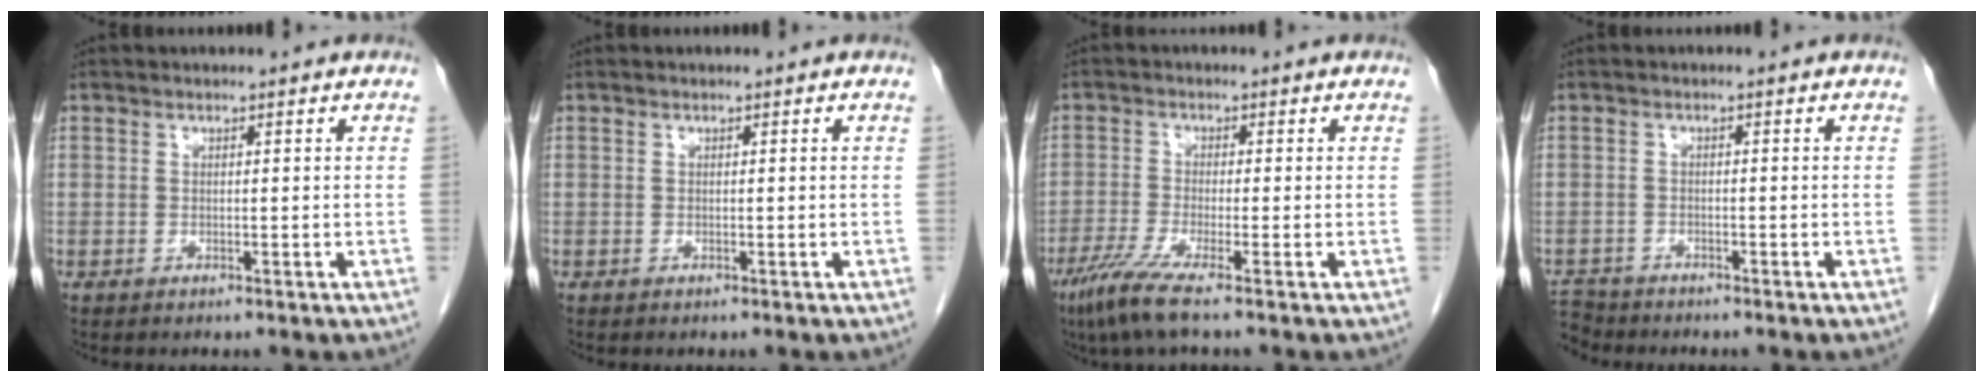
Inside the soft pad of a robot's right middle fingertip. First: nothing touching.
{"total": 0.0}
{"total": 5.3, "force": [-3.6, -0.5, 3.9], "torque": [-0.084, -0.019, -0.076]}
{"total": 4.2, "force": [-4.0, 1.3, -0.2], "torque": [0.004, -0.009, -0.074]}